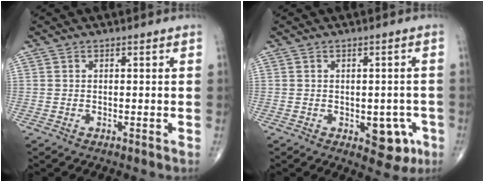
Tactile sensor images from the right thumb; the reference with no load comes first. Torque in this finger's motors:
{"motor_torque": [3.48, 1.53, 0.50, -0.74, 0.11]}